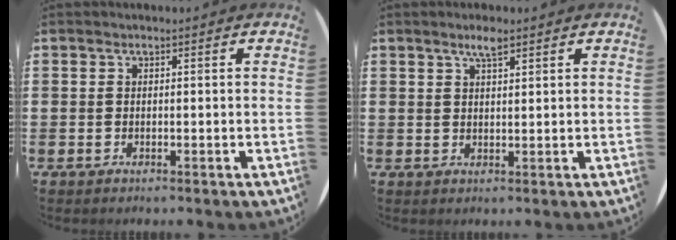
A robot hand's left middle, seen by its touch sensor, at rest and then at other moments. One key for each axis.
{"total": 2.5, "fx": 2.0, "fy": 0.4, "fz": 1.5, "tx": -0.032, "ty": 0.003, "tz": 0.034}